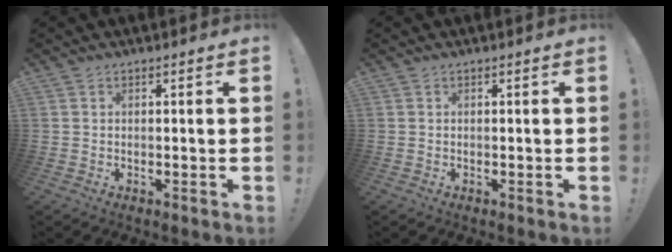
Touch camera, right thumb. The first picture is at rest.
{"total": 0.0}